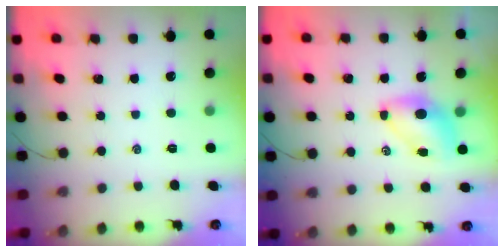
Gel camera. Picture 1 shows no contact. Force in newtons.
{"total": 6.6, "press": 6.5, "slide": 1.0}